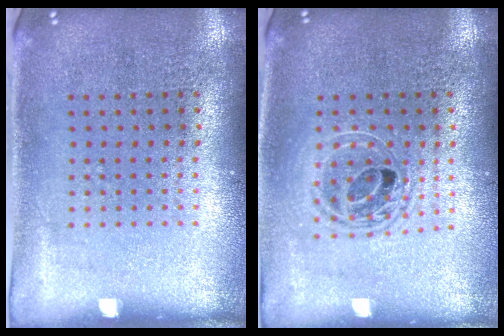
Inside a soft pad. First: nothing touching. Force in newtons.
{"total": 1.7, "press": 1.4, "slide": 0.9}